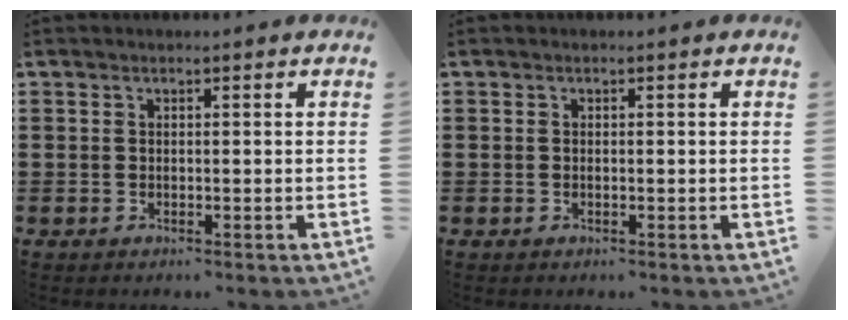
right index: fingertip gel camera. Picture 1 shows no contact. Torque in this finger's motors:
{"motor_torque": [0.08, 0.72, 0.00, 0.01]}